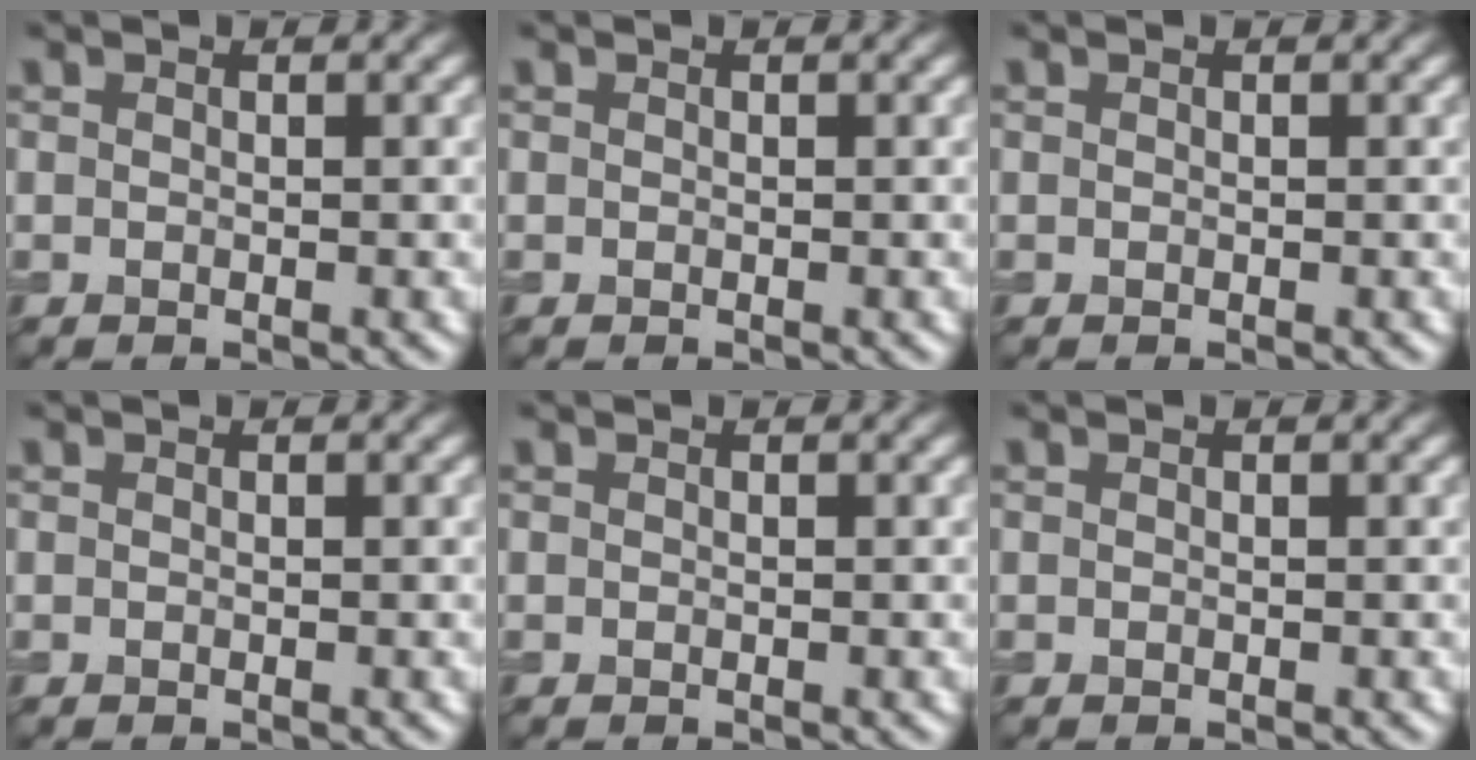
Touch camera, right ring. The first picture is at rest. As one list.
[{"total": 0.0}, {"total": 0.0}, {"total": 0.0}, {"total": 0.0}, {"total": 0.0}]